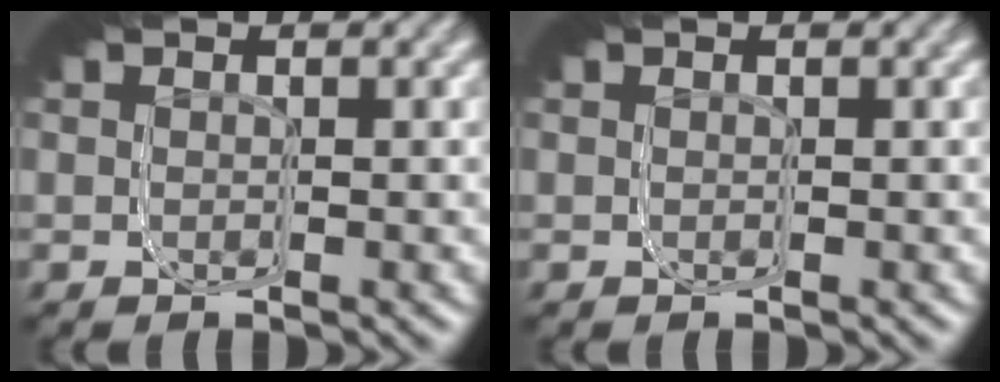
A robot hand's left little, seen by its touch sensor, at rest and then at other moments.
{"total": 0.0}